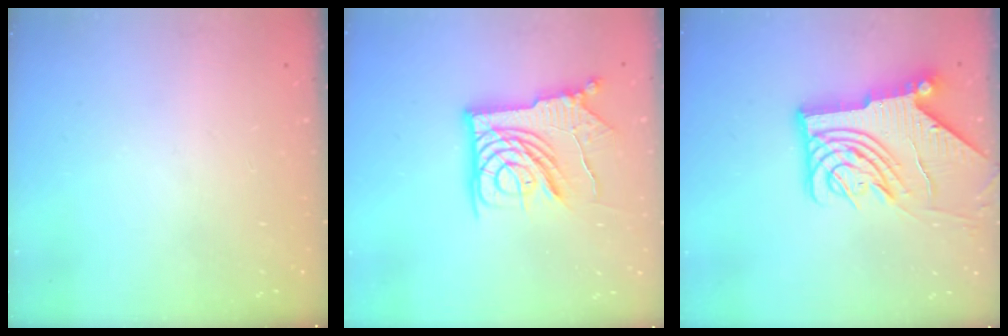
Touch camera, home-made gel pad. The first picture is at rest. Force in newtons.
{"total": 15.6, "press": 15.5, "slide": 1.5}
{"total": 14.7, "press": 14.6, "slide": 1.7}